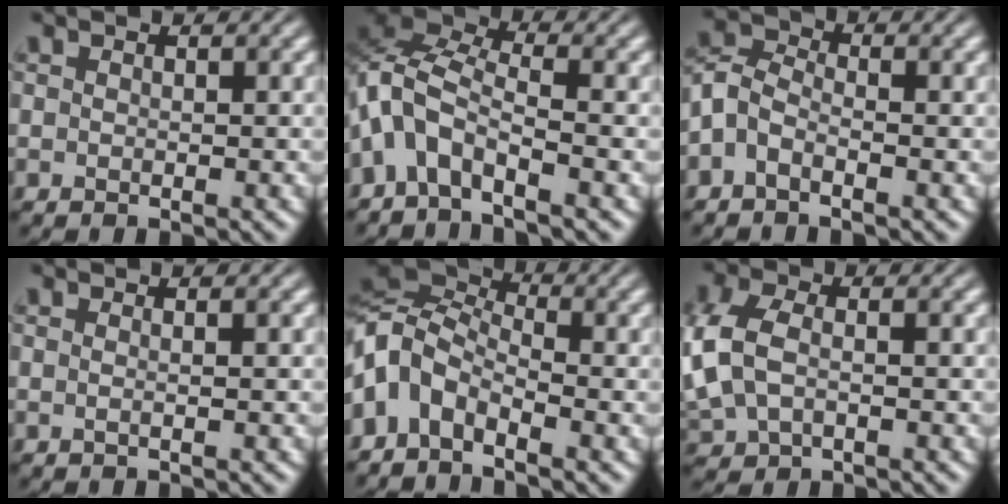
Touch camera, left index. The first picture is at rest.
{"total": 5.7, "force": [-2.9, 2.6, 4.1], "torque": [-0.085, 0.010, -0.072]}
{"total": 3.1, "force": [-1.4, 1.8, 2.1], "torque": [-0.050, 0.007, -0.041]}
{"total": 0.9, "force": [0.1, 0.4, 0.8], "torque": [-0.011, -0.002, -0.007]}
{"total": 6.1, "force": [-2.0, 3.7, 4.4], "torque": [-0.089, 0.015, -0.067]}
{"total": 5.8, "force": [-0.2, 3.9, 4.3], "torque": [-0.118, 0.001, -0.011]}